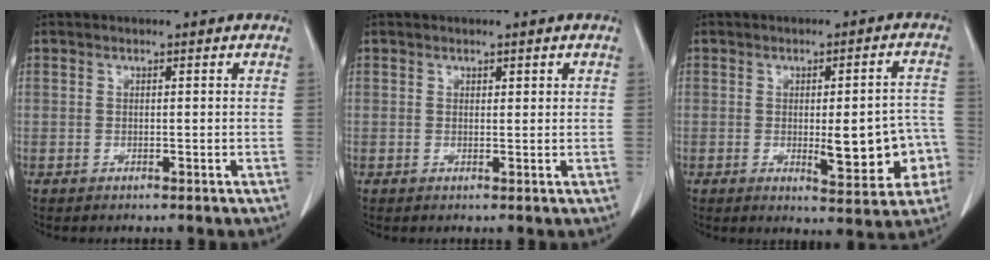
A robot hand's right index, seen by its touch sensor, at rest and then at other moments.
{"total": 0.8, "force": [0.5, 0.4, 0.5], "torque": [-0.004, -0.001, 0.007]}
{"total": 10.3, "force": [-2.2, 3.0, 9.6], "torque": [-0.113, 0.010, -0.019]}